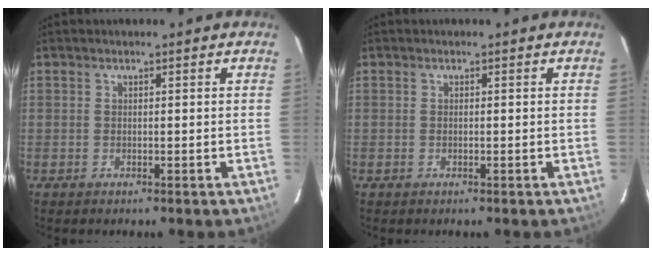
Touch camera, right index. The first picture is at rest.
{"total": 0.0}